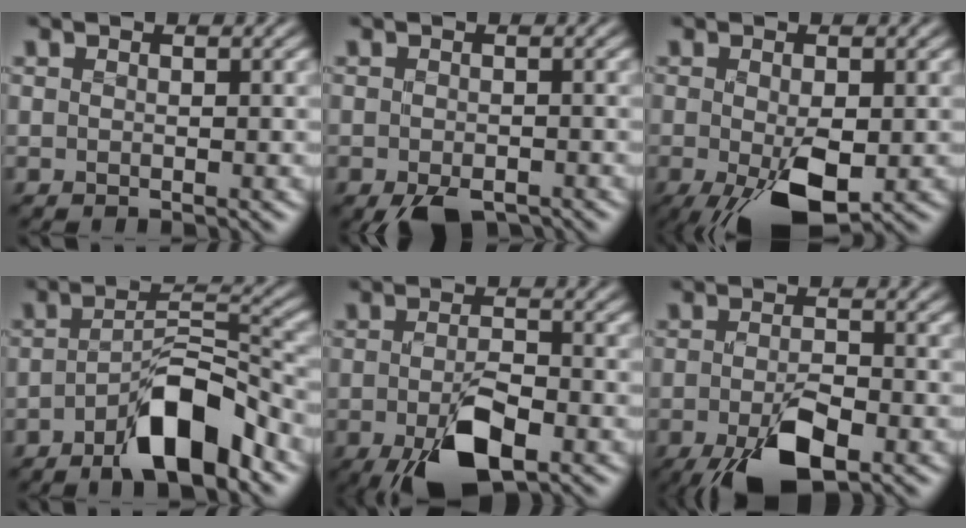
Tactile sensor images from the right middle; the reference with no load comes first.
{"total": 3.9, "force": [-2.7, 1.9, 2.2], "torque": [-0.039, -0.013, -0.038]}
{"total": 7.1, "force": [-2.7, 3.0, 5.9], "torque": [-0.122, -0.021, -0.037]}
{"total": 7.5, "force": [-4.4, 2.2, 5.7], "torque": [-0.093, 0.009, -0.077]}
{"total": 6.5, "force": [-3.0, 2.7, 5.2], "torque": [-0.097, -0.011, -0.054]}
{"total": 6.9, "force": [-3.6, 2.6, 5.3], "torque": [-0.100, -0.010, -0.063]}